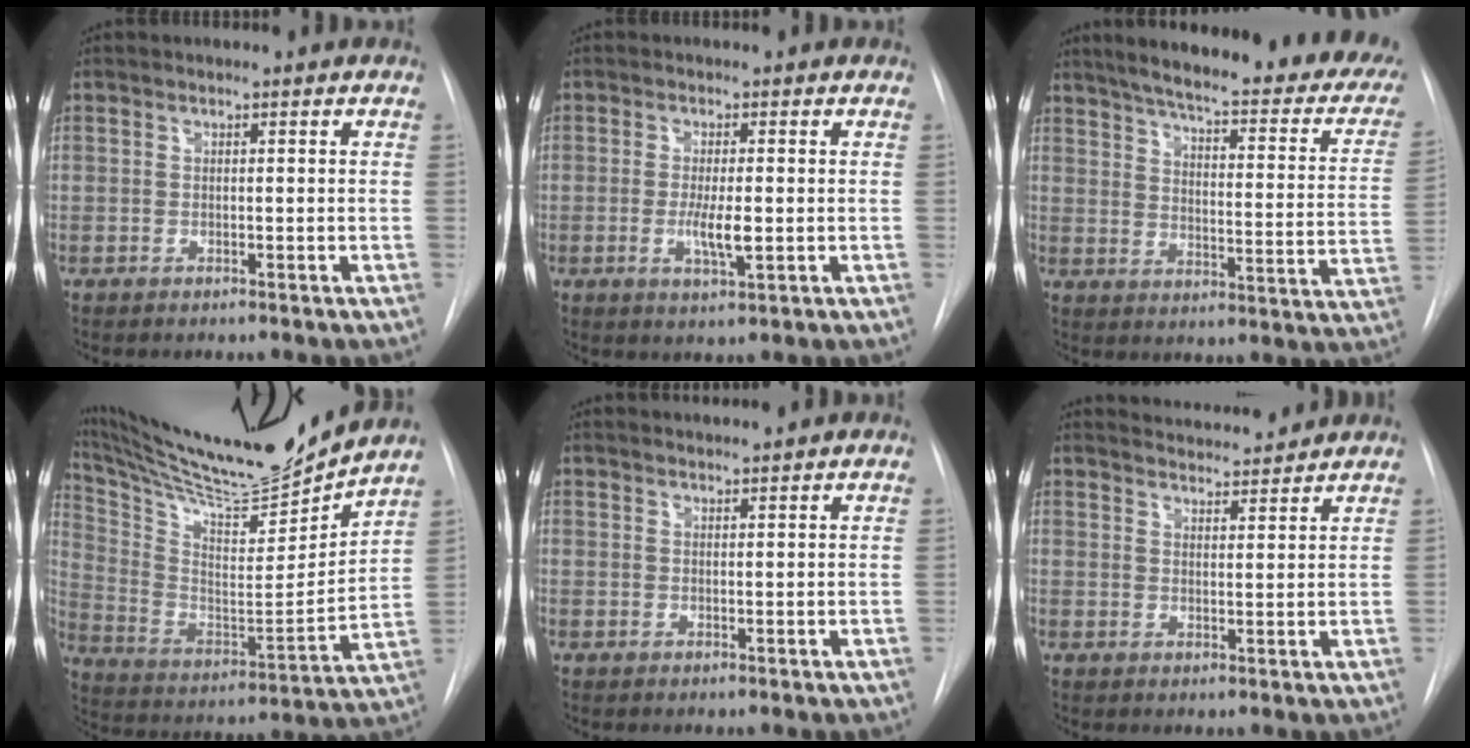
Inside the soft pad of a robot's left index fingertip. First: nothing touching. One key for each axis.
{"total": 3.9, "fx": -0.5, "fy": 0.7, "fz": 3.9, "tx": -0.074, "ty": -0.007, "tz": -0.006}
{"total": 29.8, "fx": 24.3, "fy": 5.4, "fz": 16.4, "tx": -0.215, "ty": -0.047, "tz": 0.288}
{"total": 23.2, "fx": 21.3, "fy": 1.3, "fz": 9.2, "tx": -0.178, "ty": -0.046, "tz": 0.344}
{"total": 2.4, "fx": 2.3, "fy": -0.2, "fz": 0.4, "tx": -0.004, "ty": 0.016, "tz": 0.039}
{"total": 7.6, "fx": 7.4, "fy": 0.7, "fz": 1.3, "tx": -0.024, "ty": 0.008, "tz": 0.105}